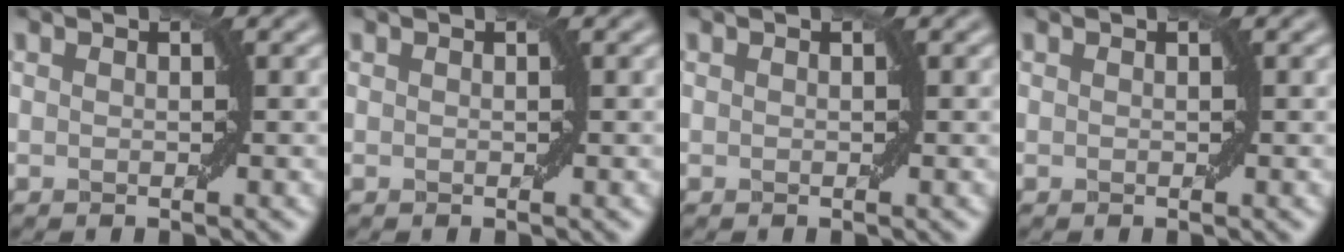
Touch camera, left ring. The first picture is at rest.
{"total": 0.0}
{"total": 0.0}
{"total": 0.0}